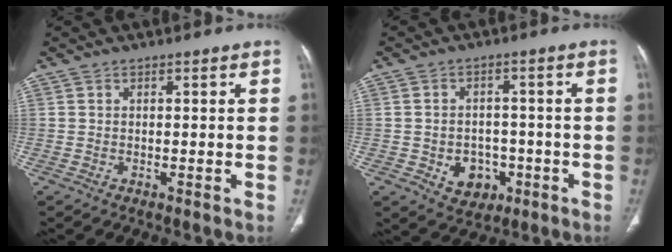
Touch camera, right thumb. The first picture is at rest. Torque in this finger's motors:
{"motor_torque": [-0.27, 0.31, -0.27, 0.23, 0.10]}